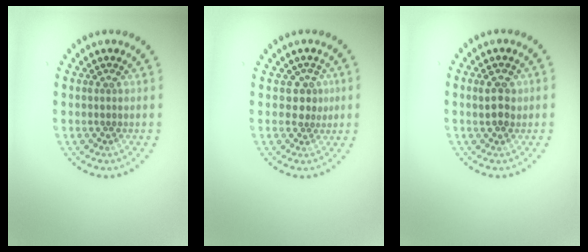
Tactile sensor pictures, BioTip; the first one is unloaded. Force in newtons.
{"total": 1.7, "press": 1.4, "slide": 0.9}
{"total": 2.2, "press": 2.1, "slide": 0.4}